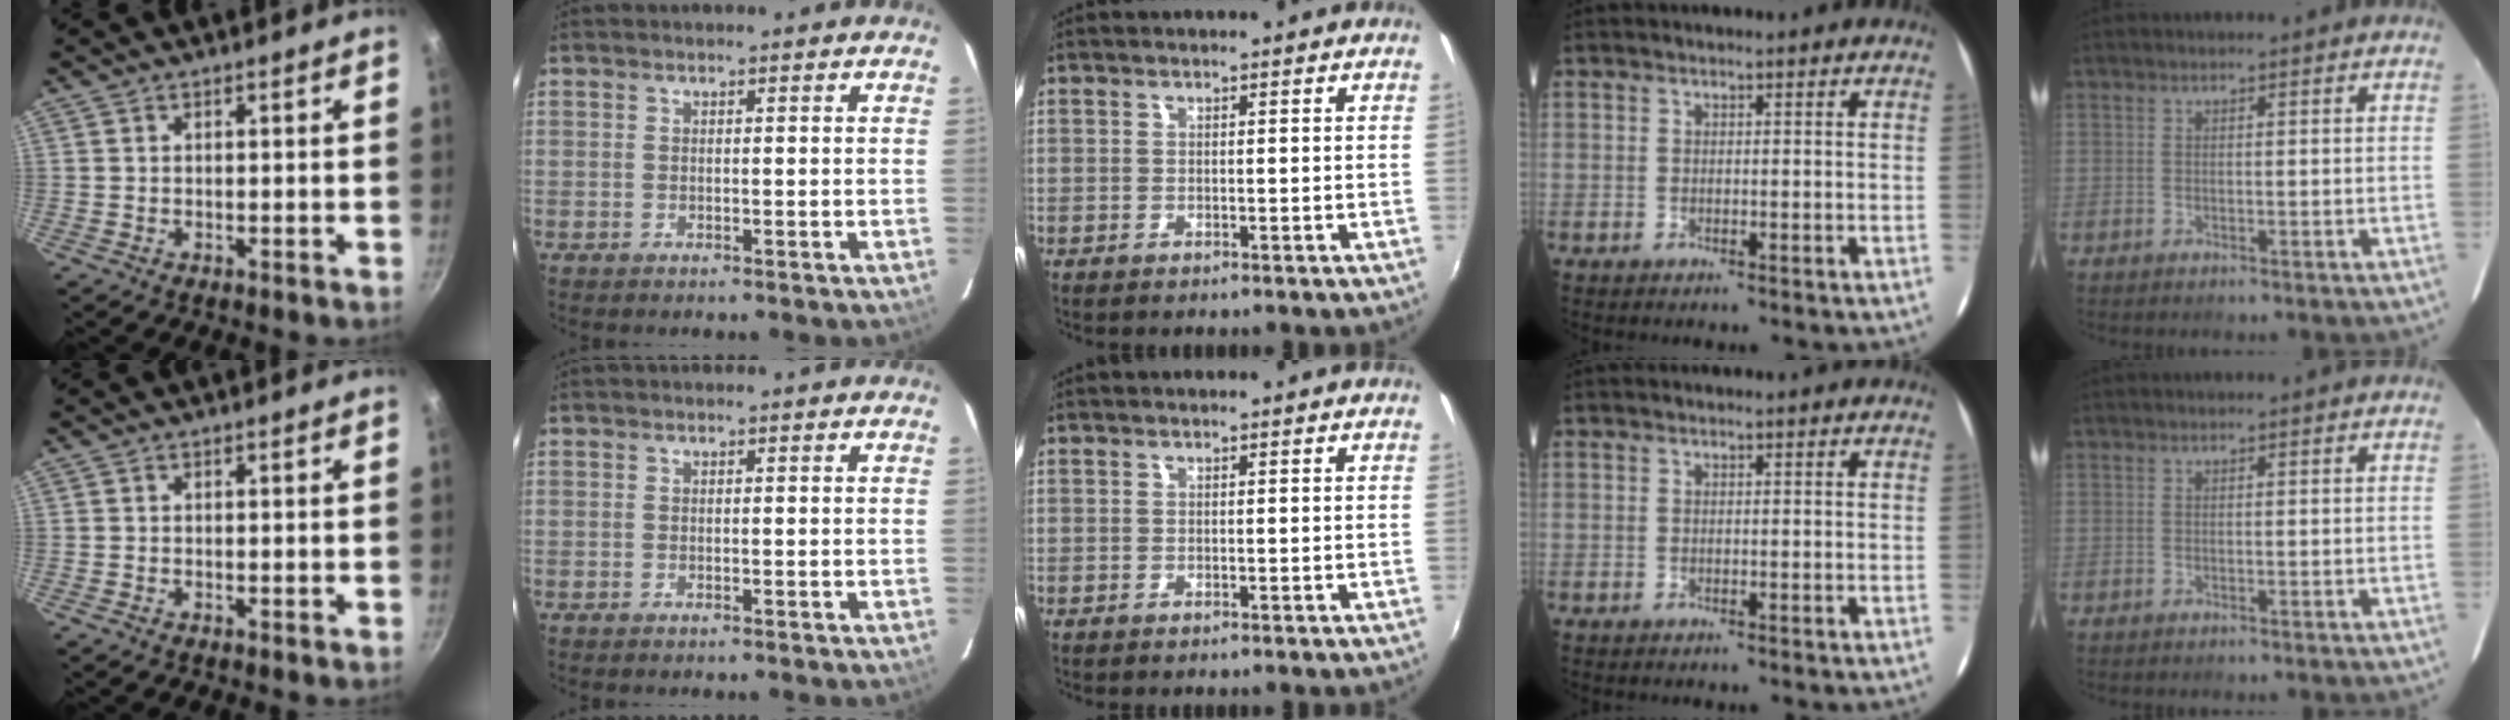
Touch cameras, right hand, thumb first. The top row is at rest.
{}